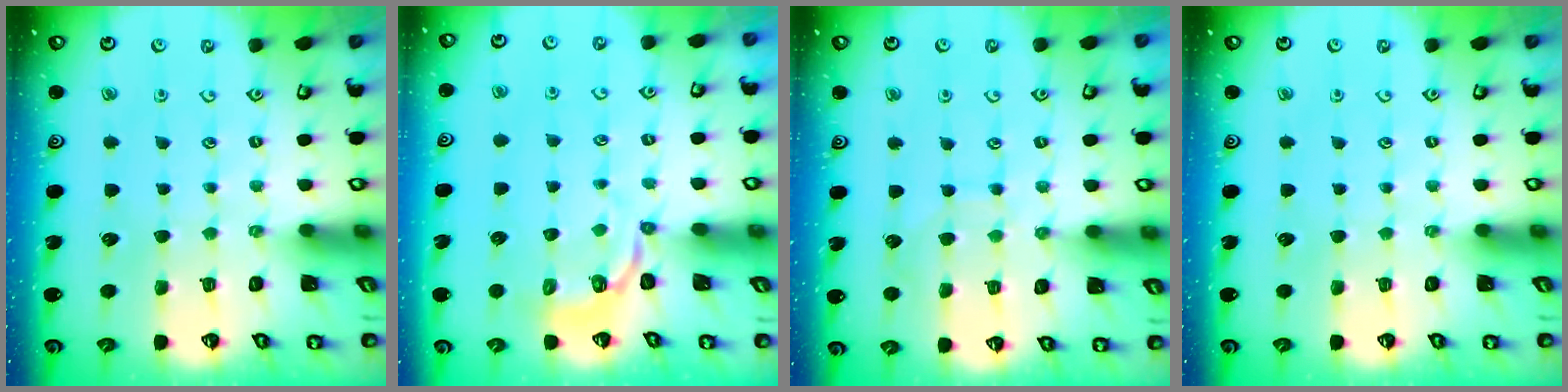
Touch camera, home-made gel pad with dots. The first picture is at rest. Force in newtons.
{"total": 3.4, "press": 2.6, "slide": 2.2}
{"total": 6.3, "press": 6.3, "slide": 0.5}
{"total": 0.0}